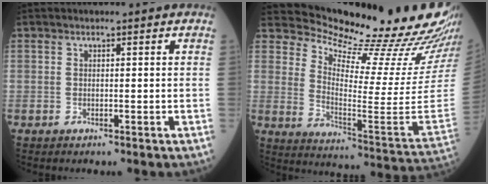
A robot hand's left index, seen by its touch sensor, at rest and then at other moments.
{"total": 25.2, "force": [23.3, 0.9, 9.6], "torque": [-0.161, -0.126, 0.300]}